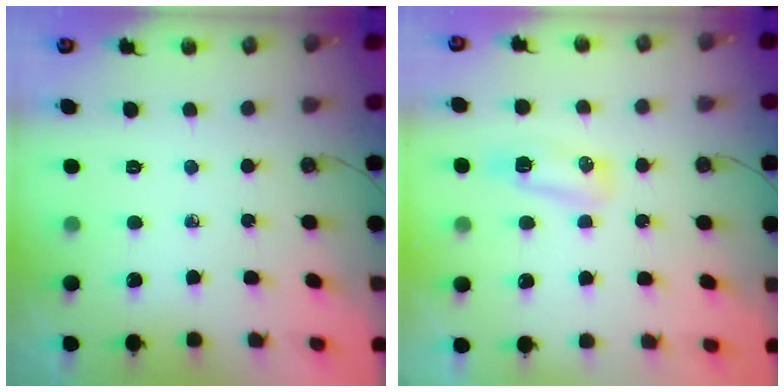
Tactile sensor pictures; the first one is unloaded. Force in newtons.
{"total": 16.8, "press": 8.4, "slide": 14.6}